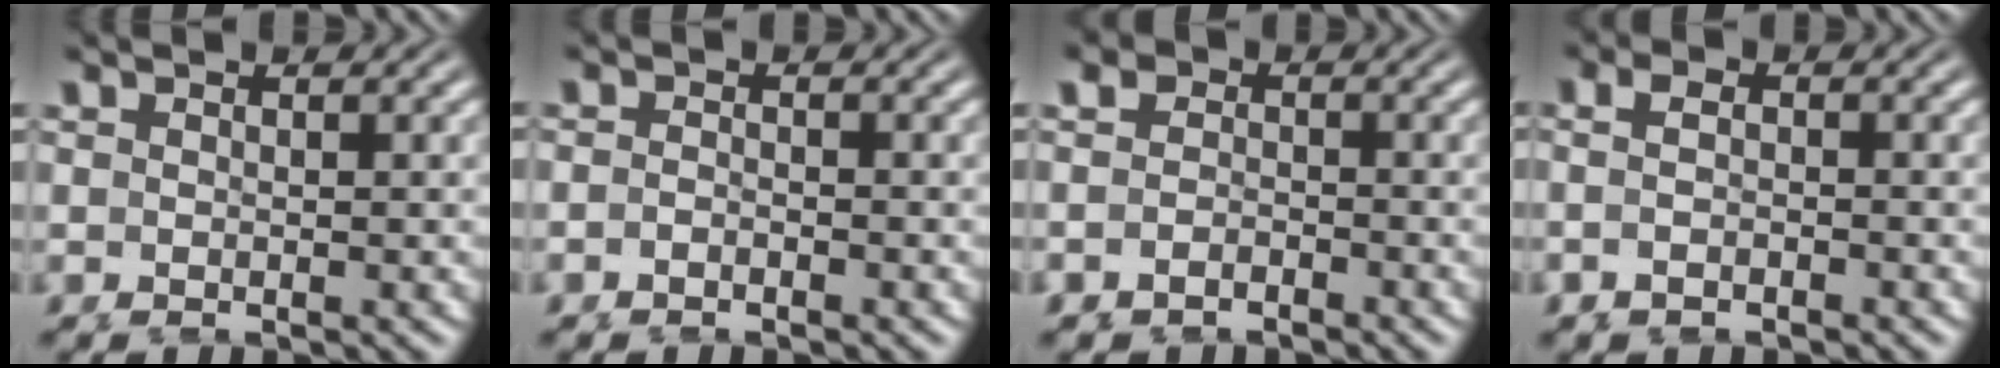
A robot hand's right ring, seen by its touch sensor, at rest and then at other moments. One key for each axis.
{"total": 1.4, "fx": -1.4, "fy": 0.2, "fz": -0.1, "tx": -0.006, "ty": -0.009, "tz": -0.029}
{"total": 3.1, "fx": -2.2, "fy": 2.1, "fz": 0.3, "tx": -0.023, "ty": -0.020, "tz": -0.038}
{"total": 2.0, "fx": -1.5, "fy": 0.7, "fz": 1.1, "tx": -0.026, "ty": -0.011, "tz": -0.028}